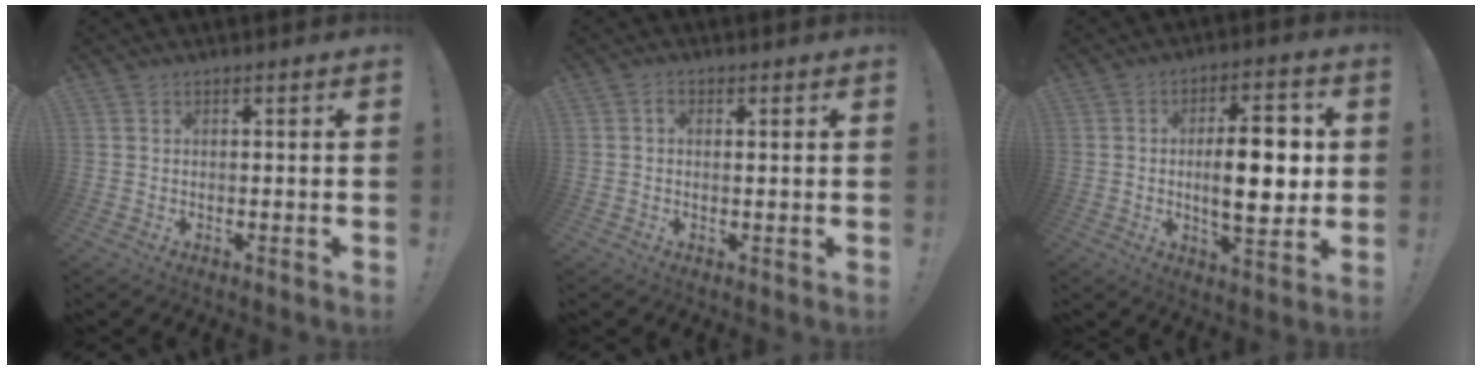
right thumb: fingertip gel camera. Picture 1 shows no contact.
{"total": 1.3, "force": [0.6, 0.7, 0.9], "torque": [-0.003, -0.003, 0.006]}
{"total": 14.5, "force": [0.3, 5.7, 13.3], "torque": [-0.201, 0.000, -0.002]}